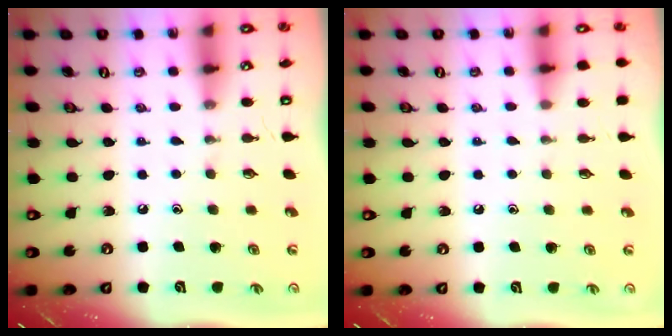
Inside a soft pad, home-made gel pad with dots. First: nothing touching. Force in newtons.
{"total": 3.7, "press": 3.6, "slide": 0.4}